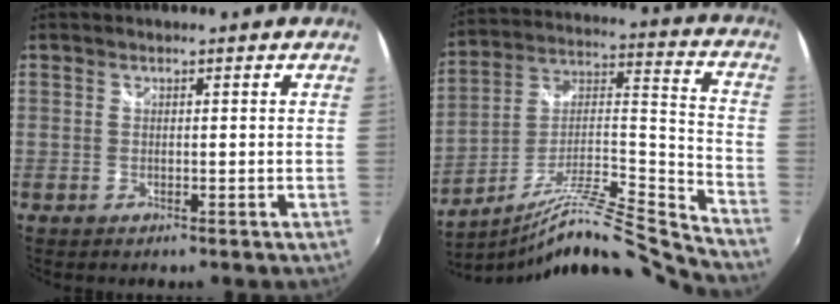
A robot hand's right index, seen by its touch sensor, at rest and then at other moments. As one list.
[{"total": 19.7, "force": [-17.7, -1.2, 8.5], "torque": [-0.118, 0.000, -0.299]}]